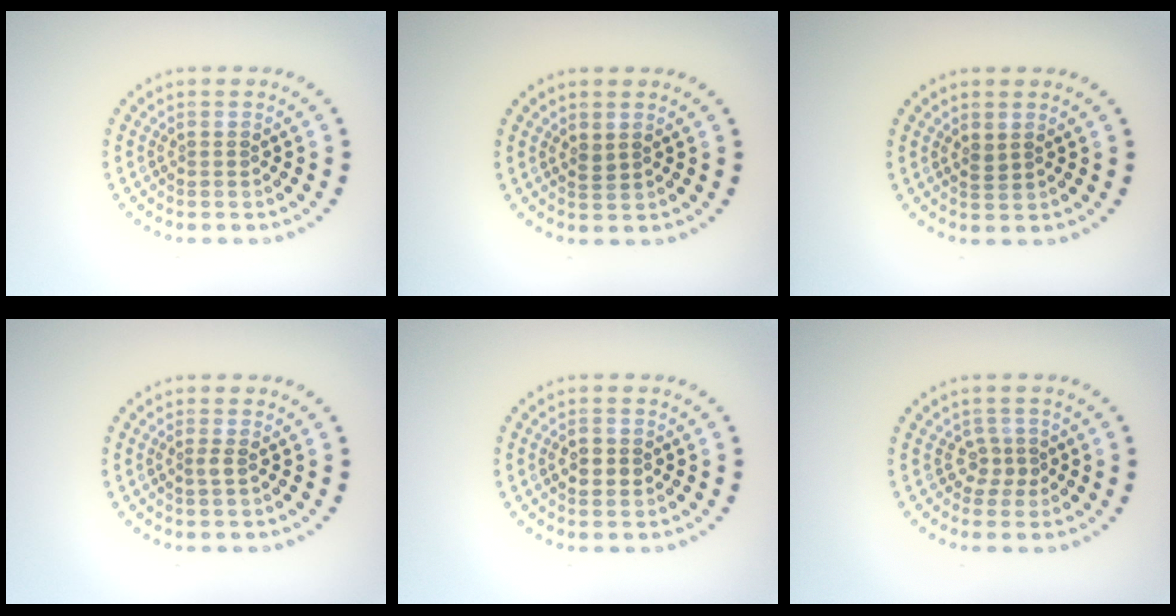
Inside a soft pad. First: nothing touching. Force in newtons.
{"total": 0.8, "press": 0.7, "slide": 0.4}
{"total": 0.8, "press": 0.7, "slide": 0.4}
{"total": 0.8, "press": 0.5, "slide": 0.6}
{"total": 2.2, "press": 2.1, "slide": 0.2}
{"total": 1.7, "press": 1.1, "slide": 1.3}